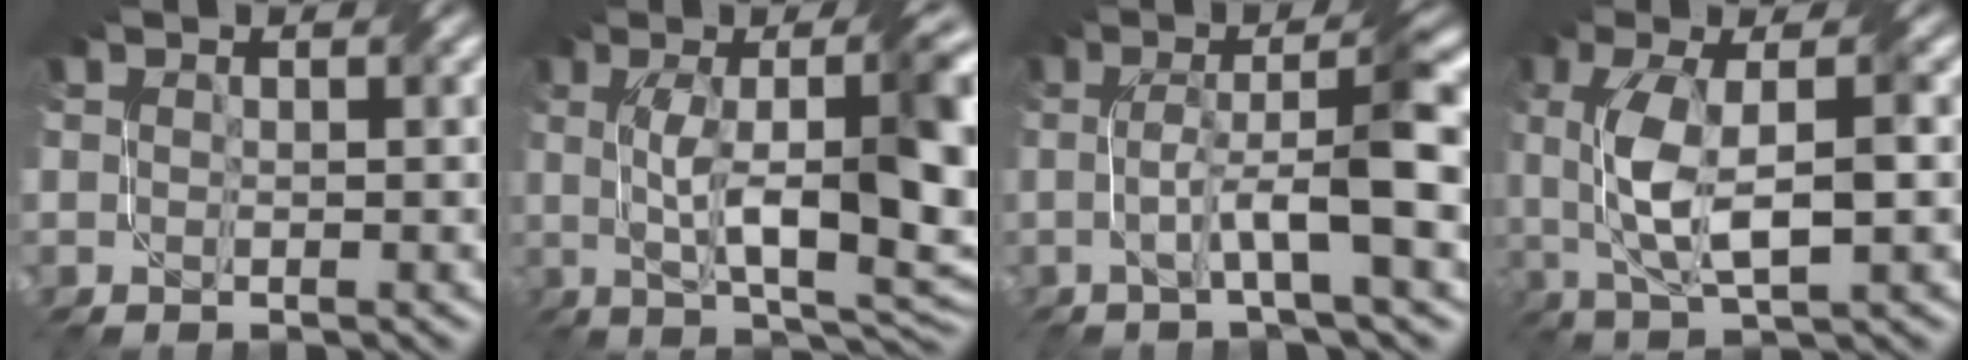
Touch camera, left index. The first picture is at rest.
{"total": 13.1, "force": [1.3, 4.0, 12.4], "torque": [-0.183, 0.003, 0.025]}
{"total": 6.7, "force": [-0.4, 0.9, 6.7], "torque": [-0.116, 0.015, -0.009]}
{"total": 6.7, "force": [0.2, 2.2, 6.3], "torque": [-0.131, 0.003, 0.007]}